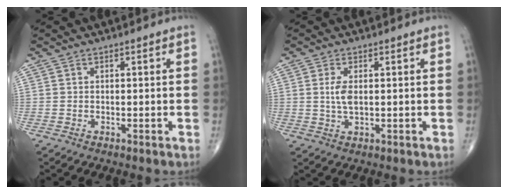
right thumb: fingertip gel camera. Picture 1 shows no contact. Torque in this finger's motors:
{"motor_torque": [-0.42, 0.52, 0.42, 0.20, 0.03]}